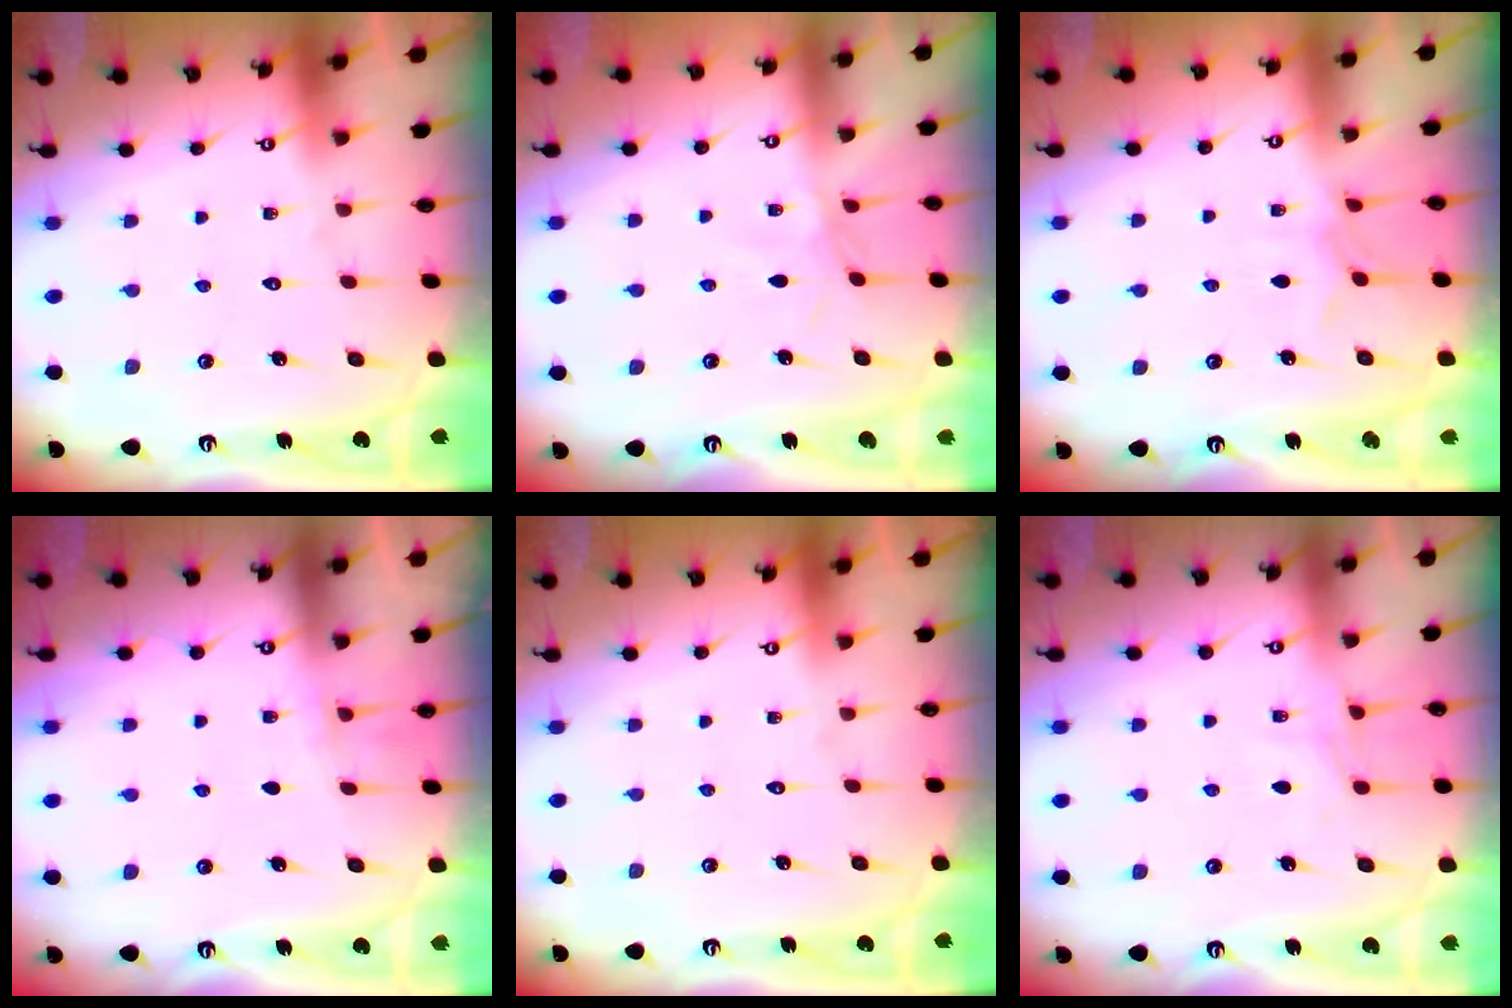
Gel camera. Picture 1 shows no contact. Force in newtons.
{"total": 1.7, "press": 1.6, "slide": 0.3}
{"total": 4.0, "press": 3.9, "slide": 0.6}
{"total": 3.1, "press": 2.8, "slide": 1.2}
{"total": 0.0}
{"total": 6.5, "press": 6.5, "slide": 0.4}